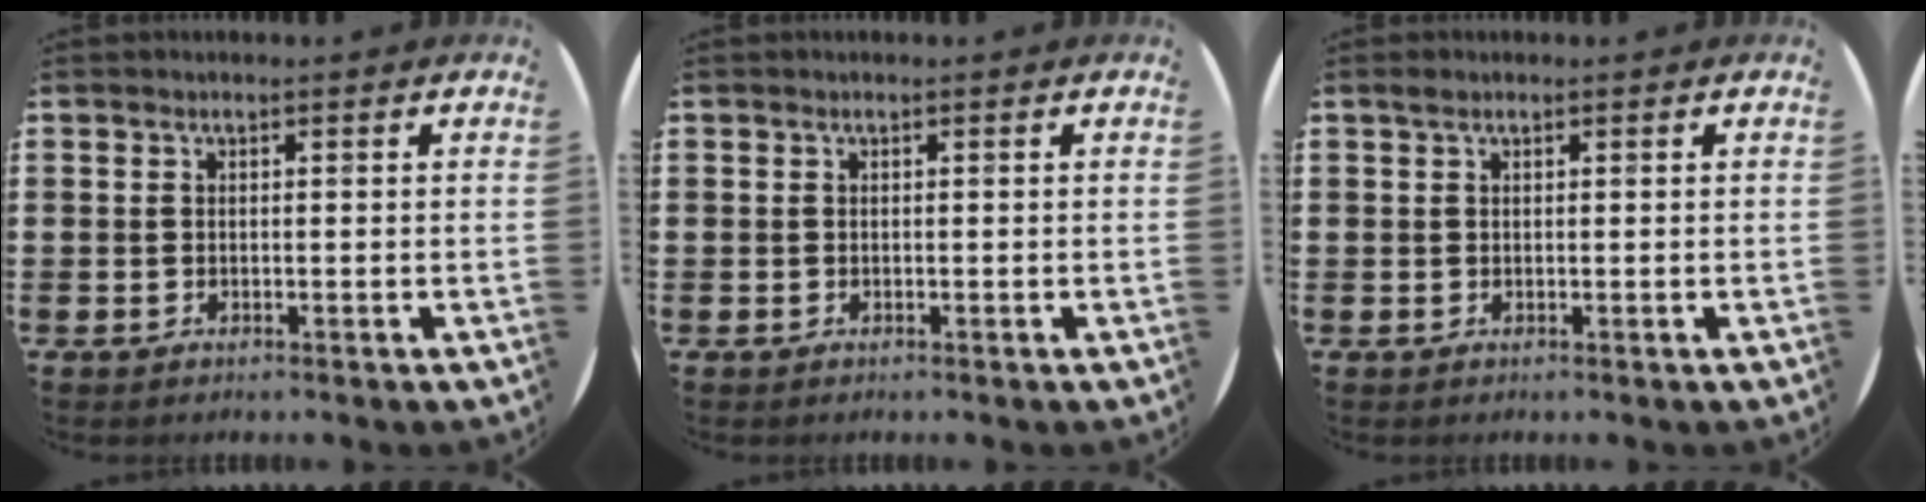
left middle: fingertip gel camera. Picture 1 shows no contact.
{"total": 0.0}
{"total": 0.6, "force": [0.5, 0.3, 0.2], "torque": [-0.005, 0.003, 0.008]}